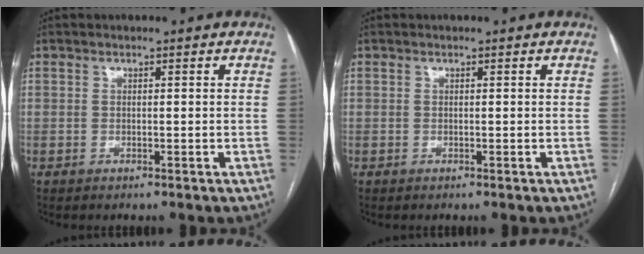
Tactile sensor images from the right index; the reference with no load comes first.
{"total": 0.0}